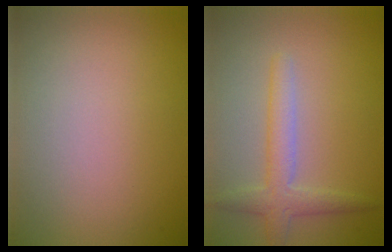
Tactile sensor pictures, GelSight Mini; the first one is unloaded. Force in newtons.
{"total": 2.8, "press": 2.8, "slide": 0.1}